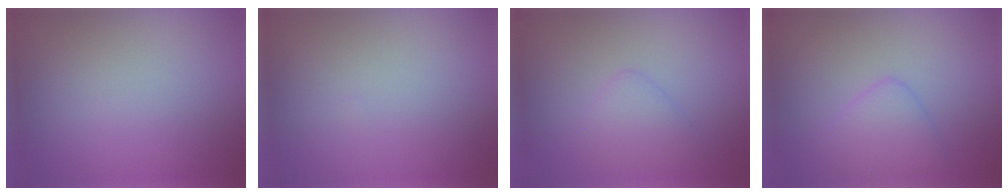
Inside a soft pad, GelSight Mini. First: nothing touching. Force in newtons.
{"total": 0.0}
{"total": 1.8, "press": 1.8, "slide": 0.1}
{"total": 2.5, "press": 2.5, "slide": 0.1}